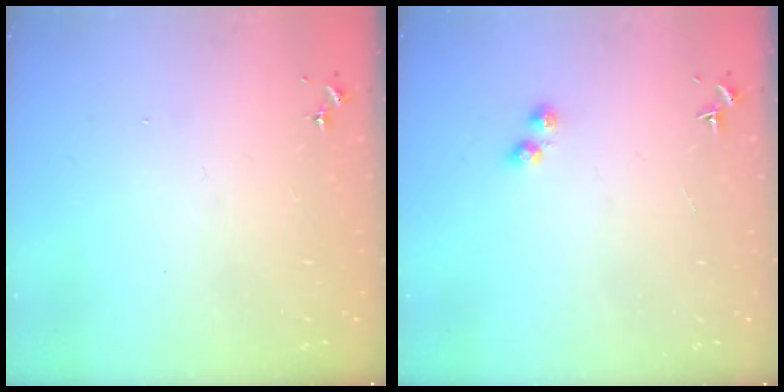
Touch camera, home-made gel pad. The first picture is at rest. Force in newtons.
{"total": 3.2, "press": 3.1, "slide": 0.6}